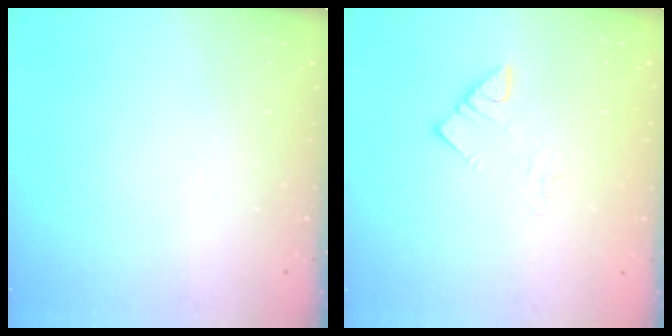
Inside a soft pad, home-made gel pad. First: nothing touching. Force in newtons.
{"total": 2.8, "press": 2.8, "slide": 0.2}